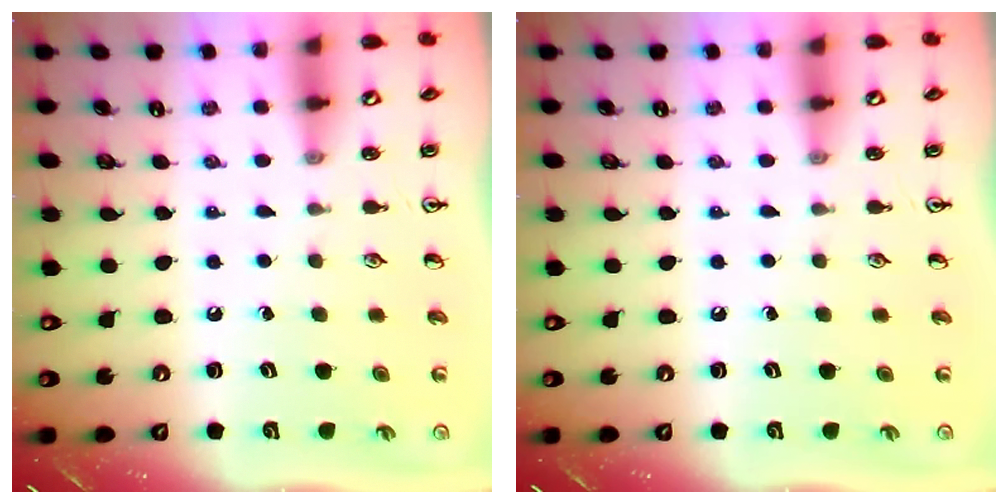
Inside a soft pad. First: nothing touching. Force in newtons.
{"total": 0.0}